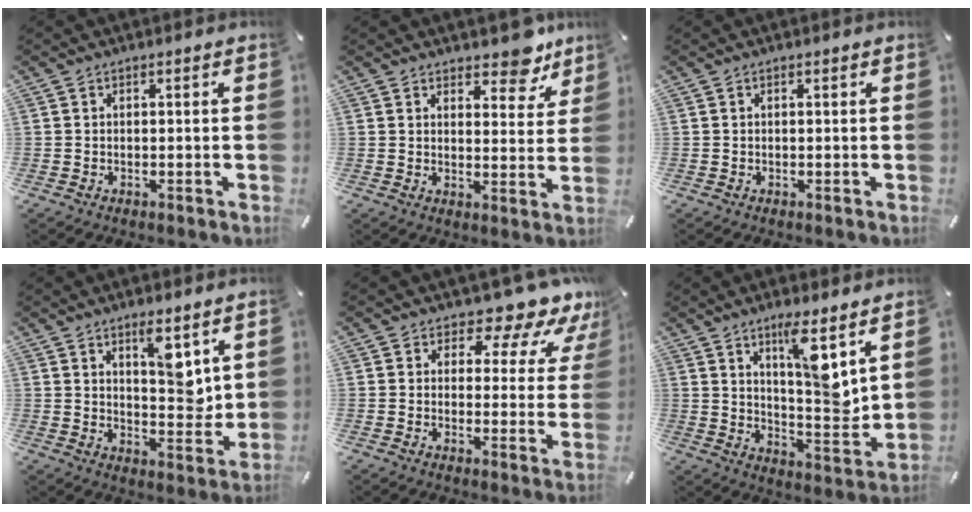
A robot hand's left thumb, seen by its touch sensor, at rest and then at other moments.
{"total": 8.6, "force": [7.1, 3.9, 2.9], "torque": [-0.010, -0.060, 0.121]}
{"total": 0.0}
{"total": 9.2, "force": [5.2, 4.3, 6.3], "torque": [-0.072, -0.043, 0.084]}
{"total": 10.1, "force": [7.9, 4.3, 4.5], "torque": [-0.063, -0.066, 0.138]}
{"total": 11.8, "force": [6.8, 3.0, 9.2], "torque": [-0.122, -0.061, 0.111]}